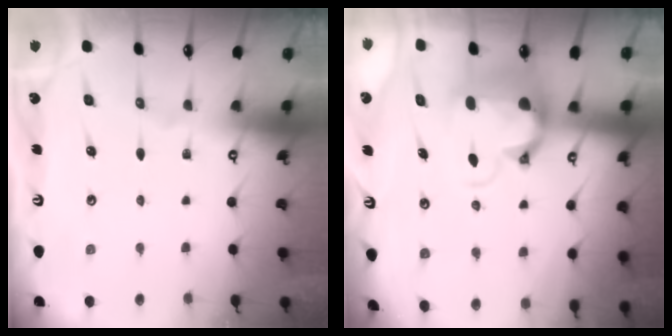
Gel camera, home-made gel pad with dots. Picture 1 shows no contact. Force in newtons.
{"total": 3.2, "press": 2.8, "slide": 1.5}